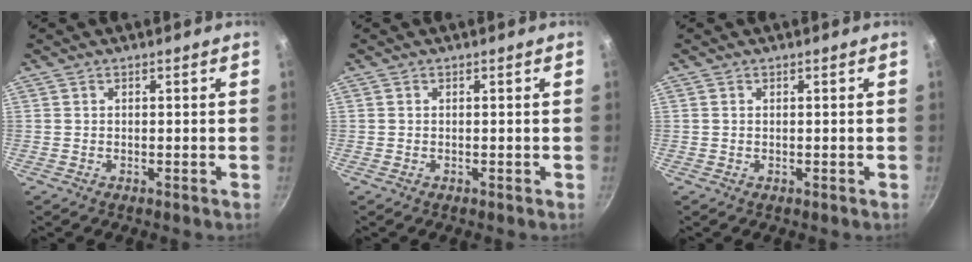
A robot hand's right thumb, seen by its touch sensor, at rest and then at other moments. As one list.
[{"total": 0.0}, {"total": 0.0}]